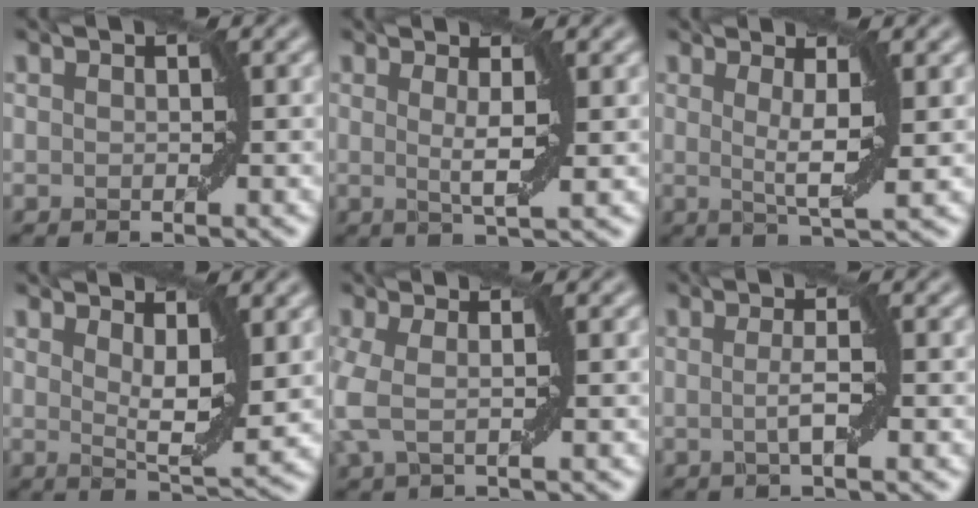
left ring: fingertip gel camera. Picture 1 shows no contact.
{"total": 2.8, "force": [0.7, 0.4, 2.7], "torque": [-0.046, -0.007, 0.011]}
{"total": 3.7, "force": [1.0, 0.6, 3.5], "torque": [-0.057, -0.007, 0.017]}
{"total": 4.3, "force": [1.8, 1.1, 3.7], "torque": [-0.058, -0.011, 0.031]}
{"total": 2.8, "force": [0.0, 0.7, 2.7], "torque": [-0.068, 0.004, -0.006]}
{"total": 2.2, "force": [-0.1, 0.2, 2.2], "torque": [-0.041, -0.001, -0.005]}